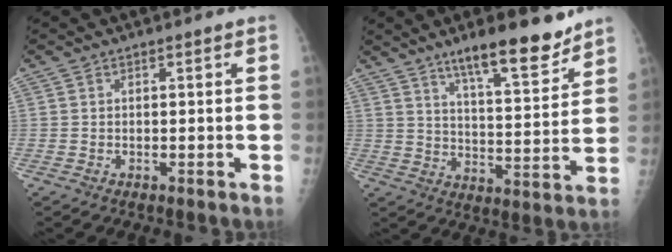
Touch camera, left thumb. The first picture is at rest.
{"total": 14.2, "force": [10.7, 3.0, 8.9], "torque": [-0.108, -0.072, 0.175]}